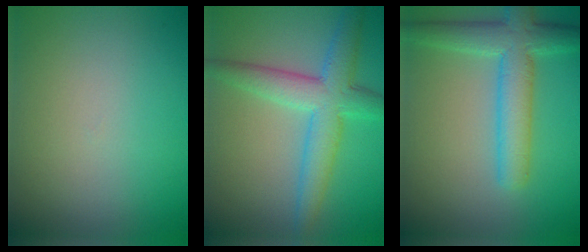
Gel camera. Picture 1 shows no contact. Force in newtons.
{"total": 5.5, "press": 5.5, "slide": 0.0}
{"total": 5.6, "press": 5.6, "slide": 0.3}